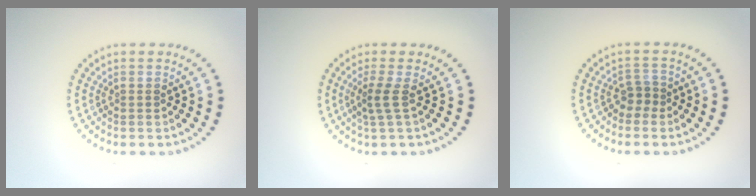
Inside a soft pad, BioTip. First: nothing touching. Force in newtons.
{"total": 1.9, "press": 1.2, "slide": 1.5}
{"total": 1.4, "press": 1.1, "slide": 0.9}